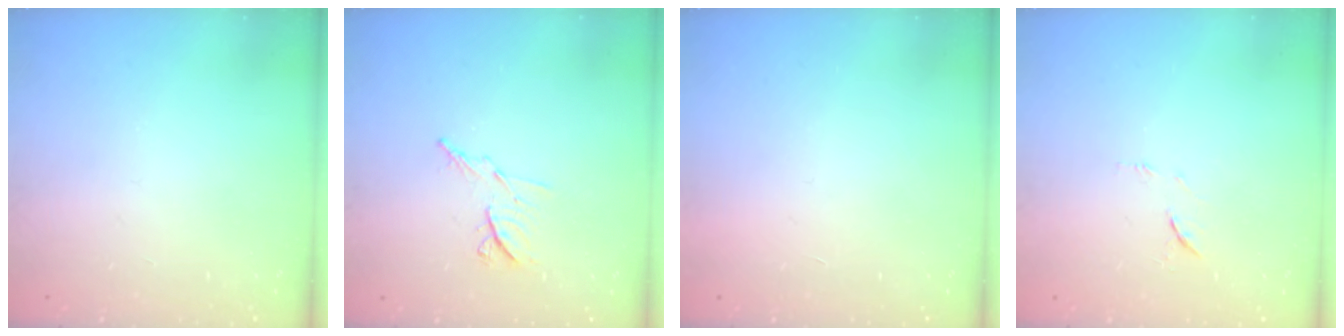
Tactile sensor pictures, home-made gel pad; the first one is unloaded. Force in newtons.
{"total": 7.6, "press": 7.5, "slide": 1.1}
{"total": 1.5, "press": 1.5, "slide": 0.1}
{"total": 6.4, "press": 6.4, "slide": 0.6}